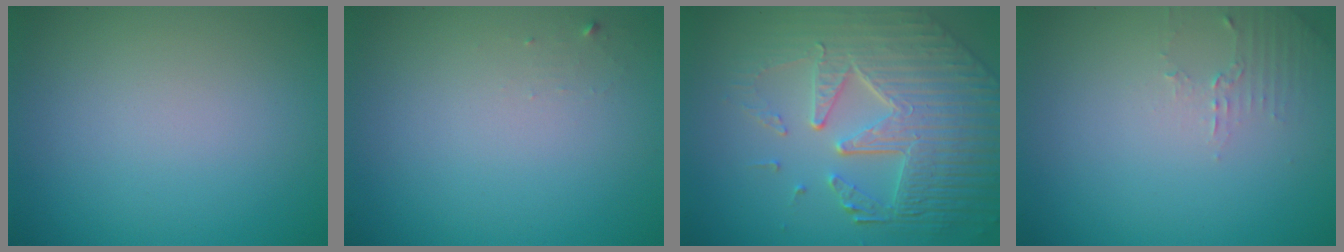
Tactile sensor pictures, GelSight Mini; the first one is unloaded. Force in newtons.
{"total": 0.6, "press": 0.6, "slide": 0.1}
{"total": 8.8, "press": 6.0, "slide": 6.4}
{"total": 1.4, "press": 1.4, "slide": 0.4}